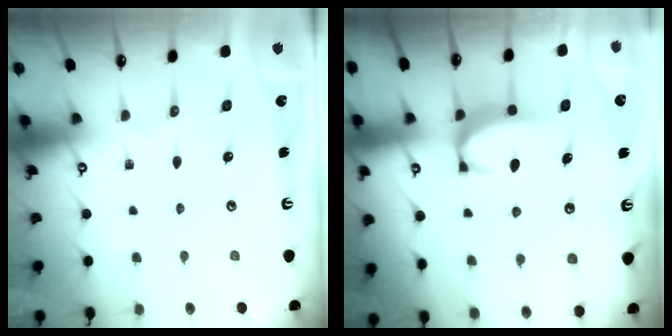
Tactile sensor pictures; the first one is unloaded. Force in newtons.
{"total": 1.9, "press": 1.8, "slide": 0.5}